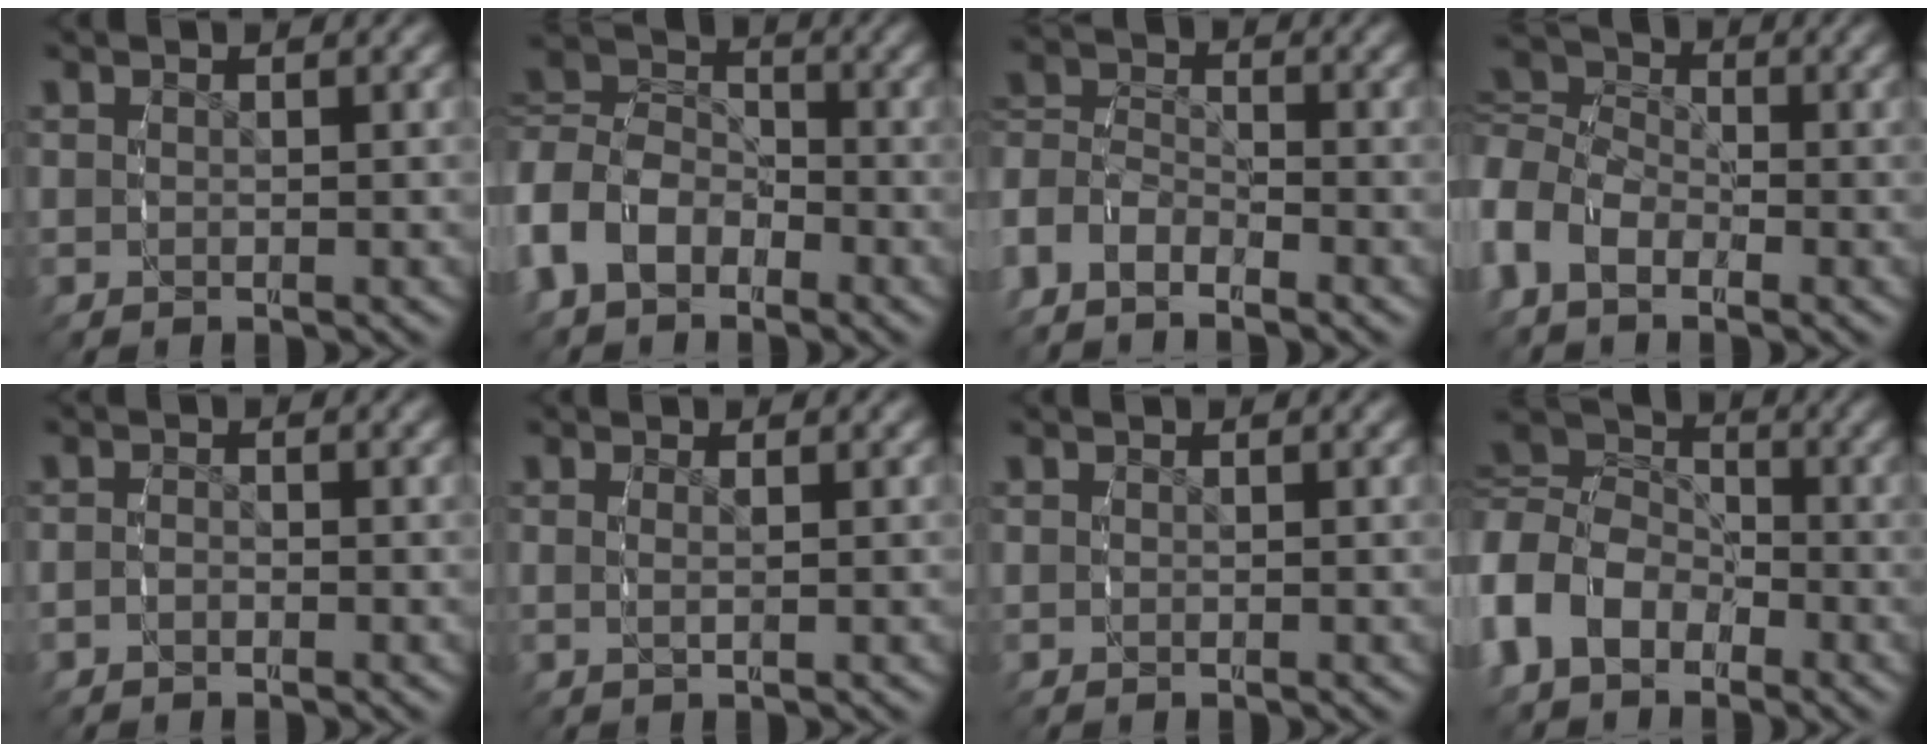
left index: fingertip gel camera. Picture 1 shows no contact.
{"total": 6.8, "force": [-0.8, 5.8, 3.5], "torque": [-0.094, -0.020, -0.014]}
{"total": 5.0, "force": [-2.2, 4.0, 2.0], "torque": [-0.065, -0.020, -0.039]}
{"total": 7.0, "force": [0.5, 5.8, 3.7], "torque": [-0.088, -0.009, -0.001]}
{"total": 1.2, "force": [-1.0, 0.6, 0.3], "torque": [-0.015, -0.007, -0.017]}
{"total": 1.0, "force": [0.1, -0.2, 1.0], "torque": [-0.019, -0.007, 0.005]}
{"total": 0.0}
{"total": 8.8, "force": [-0.2, 7.4, 4.8], "torque": [-0.112, -0.016, -0.006]}